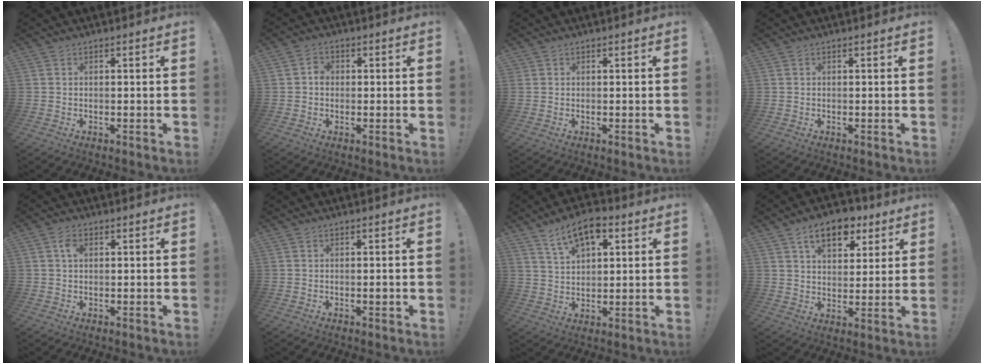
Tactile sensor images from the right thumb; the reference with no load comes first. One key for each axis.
{"total": 3.1, "fx": -0.4, "fy": 2.6, "fz": 1.6, "tx": -0.014, "ty": 0.004, "tz": -0.010}
{"total": 0.6, "fx": 0.3, "fy": 0.5, "fz": -0.1, "tx": 0.001, "ty": 0.001, "tz": 0.006}
{"total": 0.0}
{"total": 3.1, "fx": 0.8, "fy": 2.0, "fz": 2.2, "tx": -0.032, "ty": 0.001, "tz": 0.012}
{"total": 1.1, "fx": -0.3, "fy": 0.2, "fz": 1.0, "tx": -0.008, "ty": -0.002, "tz": -0.007}
{"total": 10.4, "fx": 5.7, "fy": 5.6, "fz": 6.6, "tx": -0.104, "ty": -0.016, "tz": 0.105}
{"total": 12.3, "fx": 6.6, "fy": 7.4, "fz": 7.4, "tx": -0.107, "ty": -0.025, "tz": 0.118}